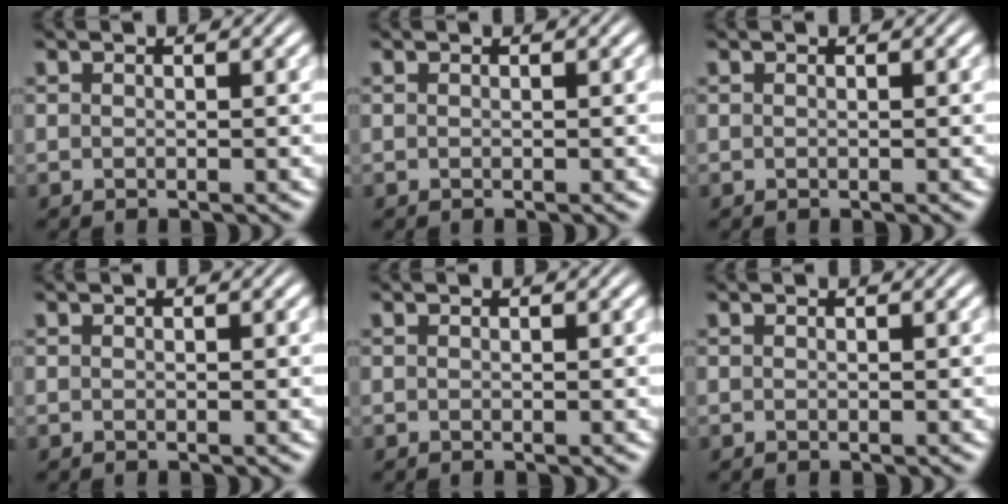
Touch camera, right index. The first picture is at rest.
{"total": 0.0}
{"total": 0.0}
{"total": 0.0}
{"total": 0.0}
{"total": 0.0}